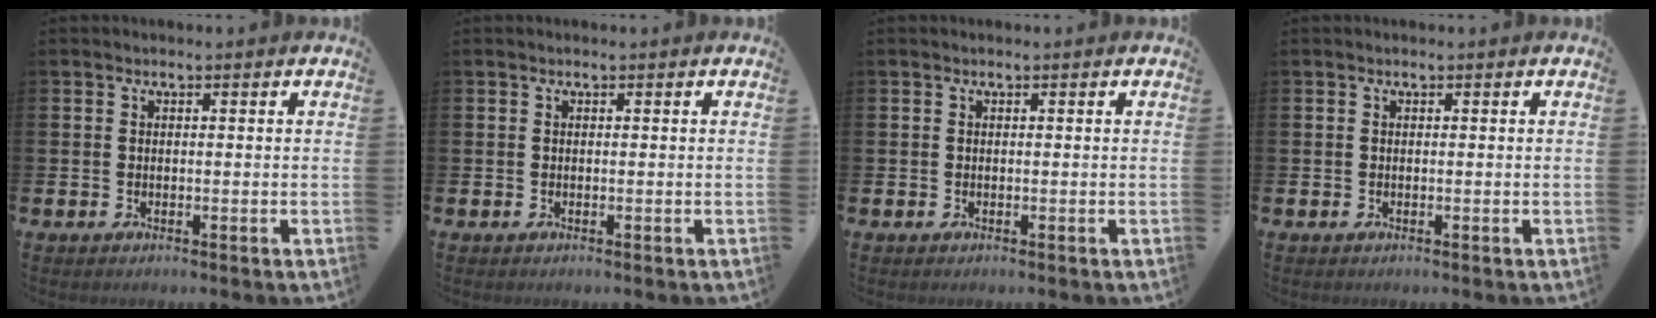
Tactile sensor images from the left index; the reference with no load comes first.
{"total": 0.0}
{"total": 0.0}
{"total": 0.0}